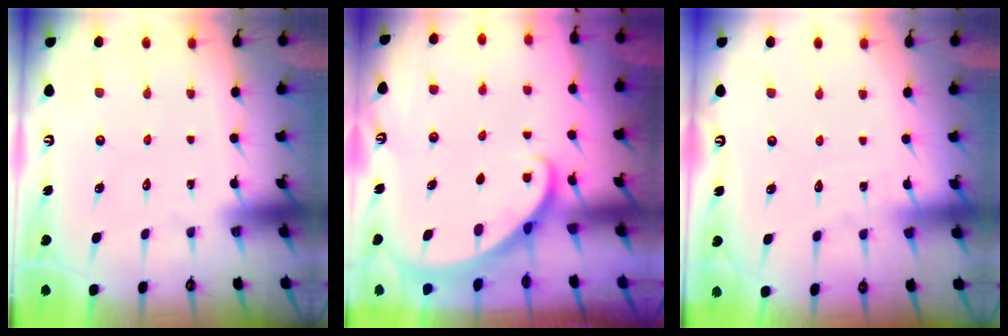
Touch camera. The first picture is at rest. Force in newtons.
{"total": 1.7, "press": 1.7, "slide": 0.1}
{"total": 2.6, "press": 2.6, "slide": 0.3}